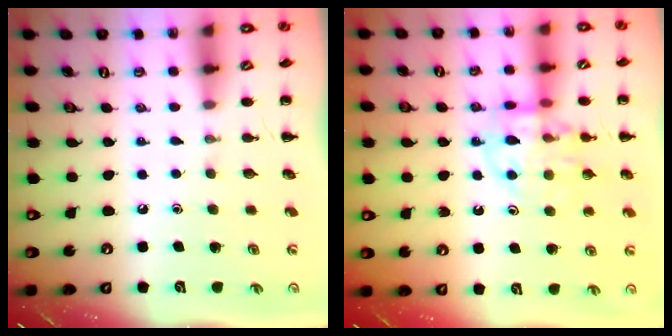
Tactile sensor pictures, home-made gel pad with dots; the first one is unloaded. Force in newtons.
{"total": 13.6, "press": 13.5, "slide": 1.7}